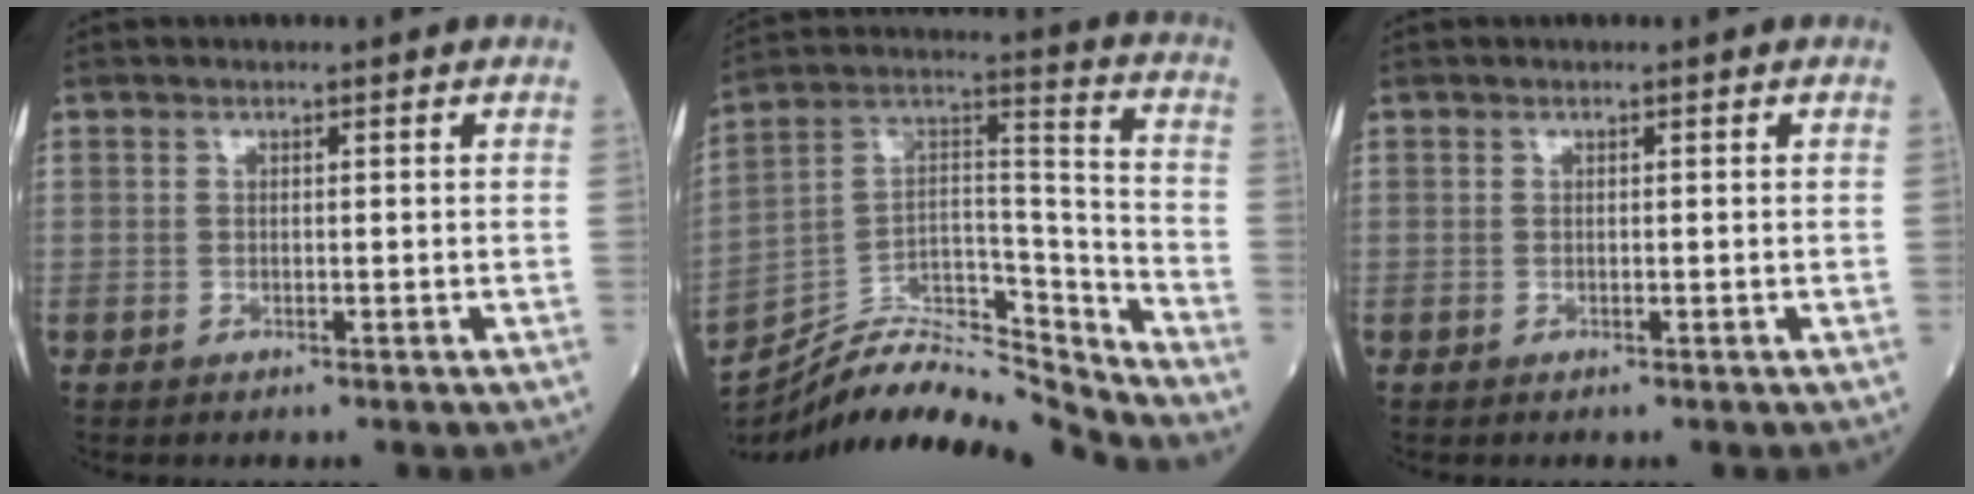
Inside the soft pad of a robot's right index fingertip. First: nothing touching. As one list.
[{"total": 18.7, "force": [-18.0, 1.9, 4.9], "torque": [-0.088, 0.060, -0.303]}, {"total": 0.0}]